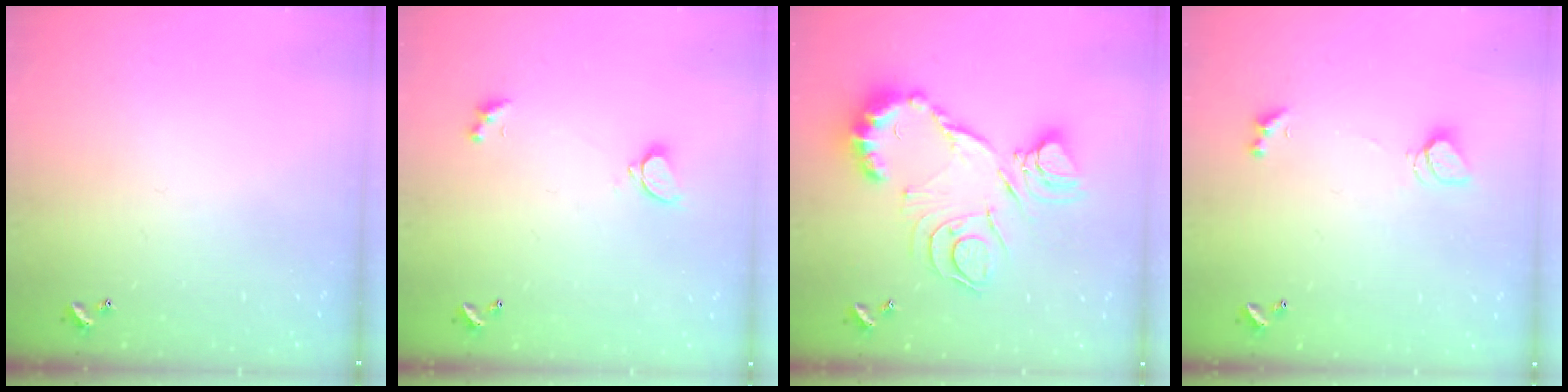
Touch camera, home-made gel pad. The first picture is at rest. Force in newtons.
{"total": 2.1, "press": 1.8, "slide": 1.0}
{"total": 21.4, "press": 21.4, "slide": 1.9}
{"total": 2.0, "press": 1.9, "slide": 0.5}